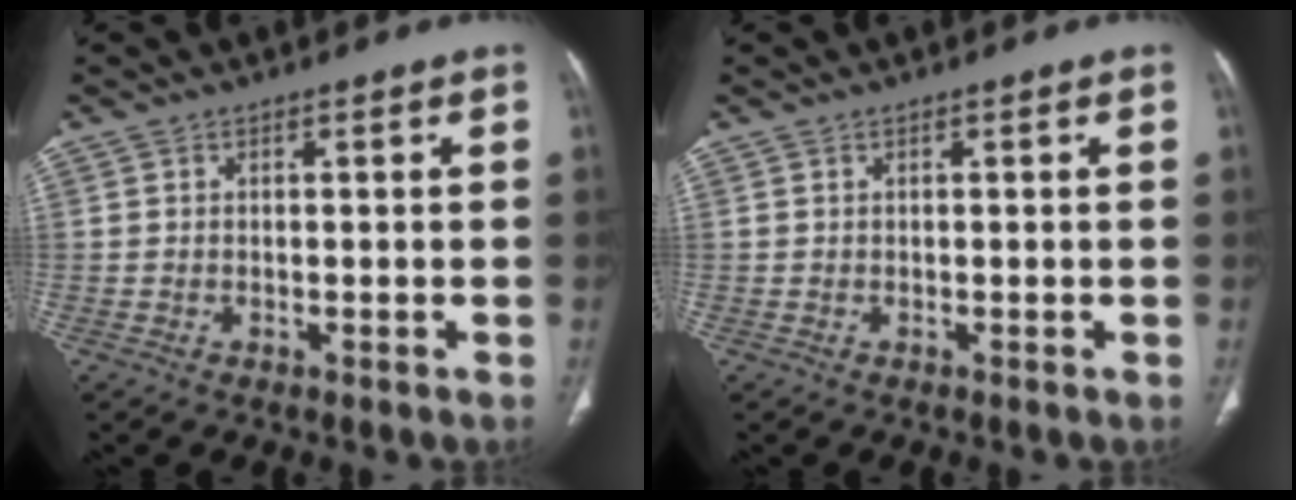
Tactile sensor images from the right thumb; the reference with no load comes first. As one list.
[{"total": 0.0}]